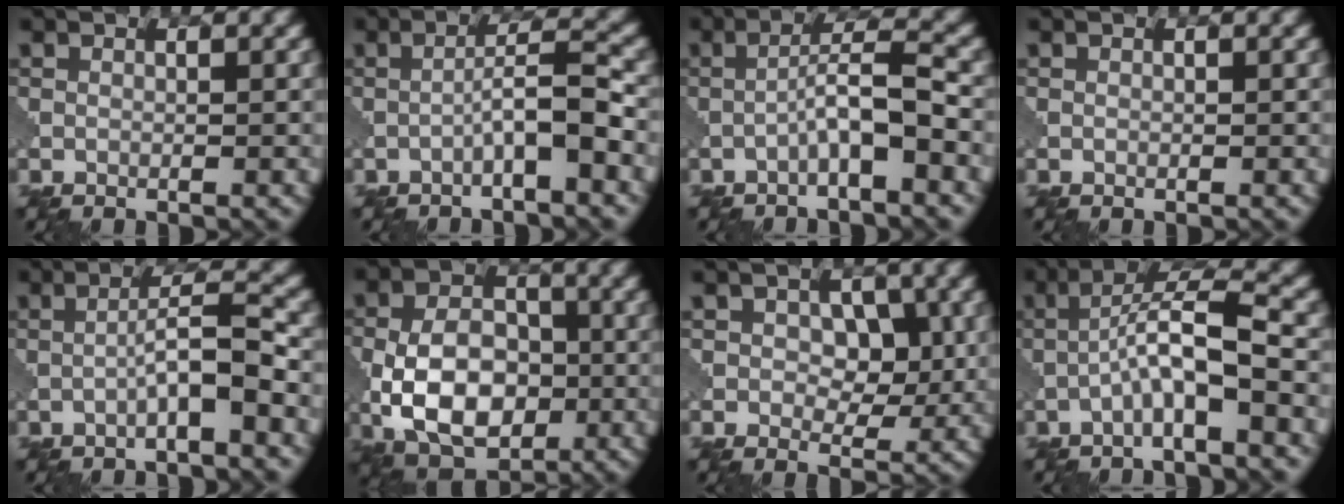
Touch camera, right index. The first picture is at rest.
{"total": 3.8, "force": [-1.6, 0.3, 3.4], "torque": [-0.058, 0.020, -0.035]}
{"total": 4.0, "force": [-1.6, 0.4, 3.6], "torque": [-0.063, 0.020, -0.036]}
{"total": 0.0}
{"total": 3.7, "force": [-1.4, 0.2, 3.4], "torque": [-0.059, 0.019, -0.032]}
{"total": 8.6, "force": [-2.0, 5.4, 6.3], "torque": [-0.114, 0.004, -0.046]}
{"total": 4.3, "force": [0.7, 2.8, 3.2], "torque": [-0.039, -0.006, 0.004]}
{"total": 5.3, "force": [-1.5, 0.8, 5.0], "torque": [-0.092, 0.023, -0.035]}